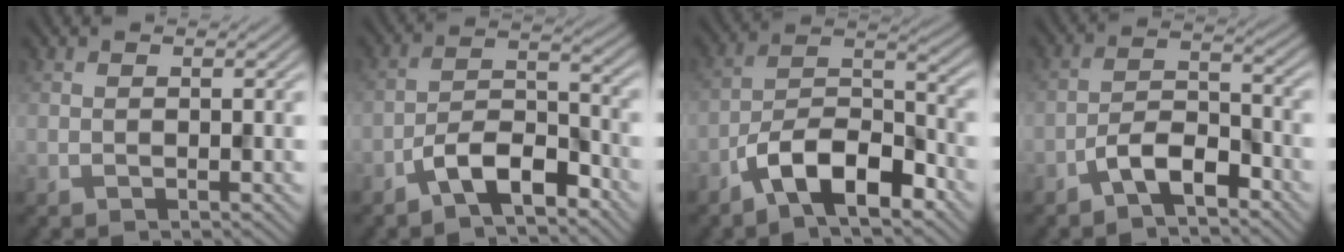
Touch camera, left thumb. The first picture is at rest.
{"total": 7.0, "force": [-4.7, 2.5, 4.5], "torque": [-0.081, 0.010, -0.098]}
{"total": 10.1, "force": [-6.5, 3.7, 6.8], "torque": [-0.111, 0.005, -0.138]}
{"total": 5.4, "force": [-3.6, 2.0, 3.5], "torque": [-0.064, 0.009, -0.079]}